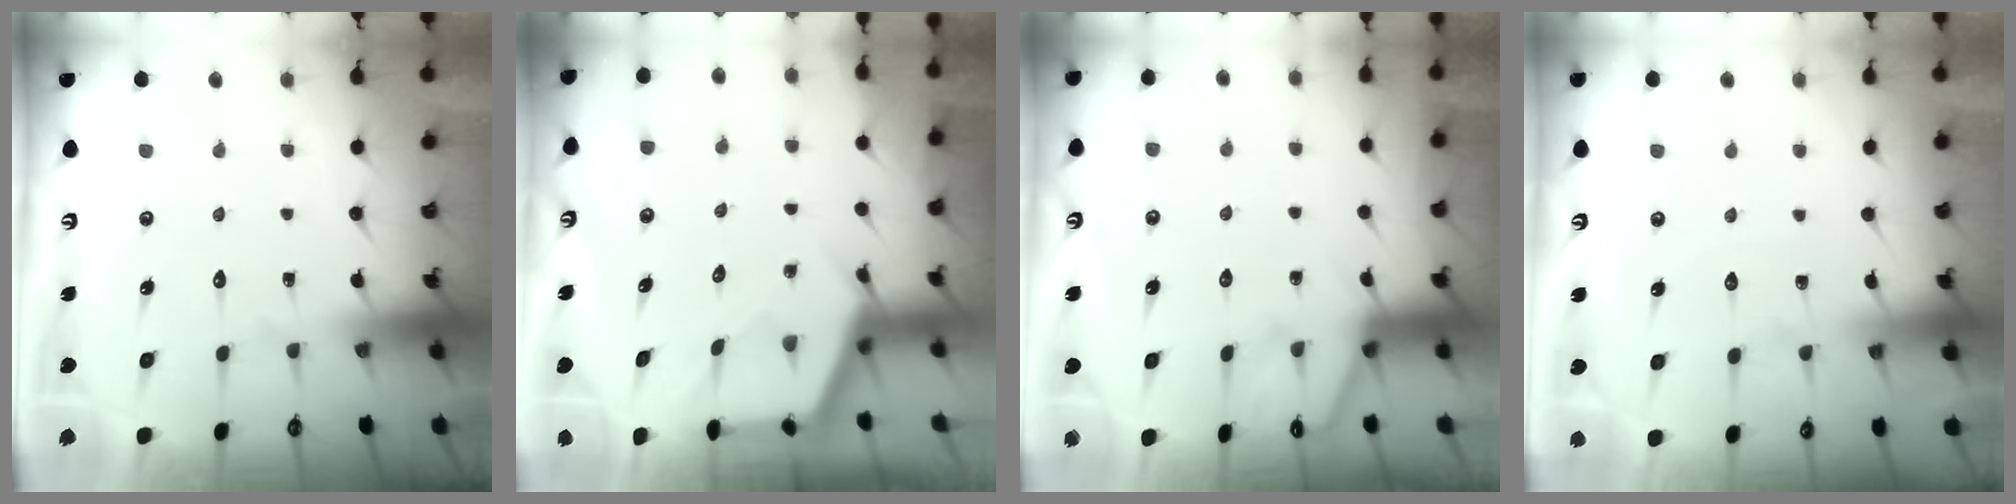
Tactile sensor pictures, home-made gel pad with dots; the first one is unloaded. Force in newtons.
{"total": 2.5, "press": 2.5, "slide": 0.4}
{"total": 4.0, "press": 3.9, "slide": 0.6}
{"total": 1.6, "press": 1.6, "slide": 0.2}